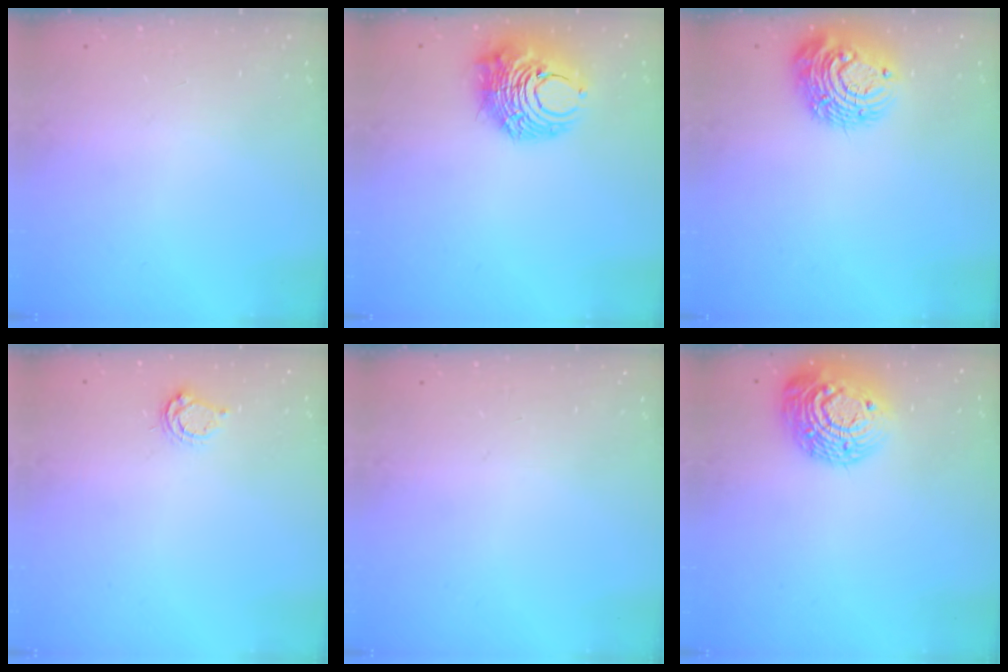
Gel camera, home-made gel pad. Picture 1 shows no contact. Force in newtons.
{"total": 10.9, "press": 10.9, "slide": 1.2}
{"total": 11.9, "press": 11.8, "slide": 1.1}
{"total": 3.9, "press": 3.8, "slide": 0.4}
{"total": 0.0}
{"total": 19.0, "press": 18.9, "slide": 1.2}